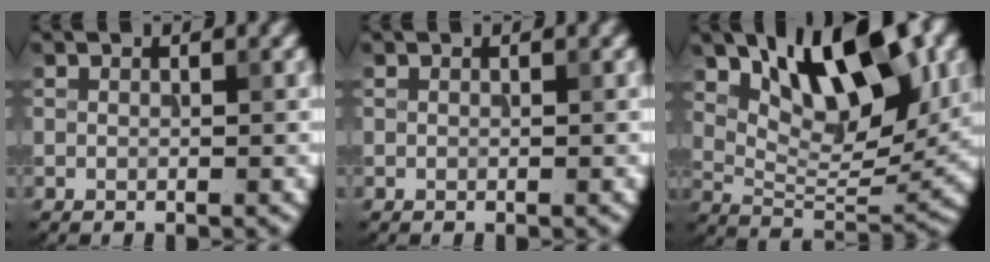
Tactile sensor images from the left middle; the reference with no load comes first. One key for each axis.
{"total": 0.0}
{"total": 10.5, "fx": 4.7, "fy": 4.7, "fz": 8.1, "tx": -0.124, "ty": -0.005, "tz": 0.083}